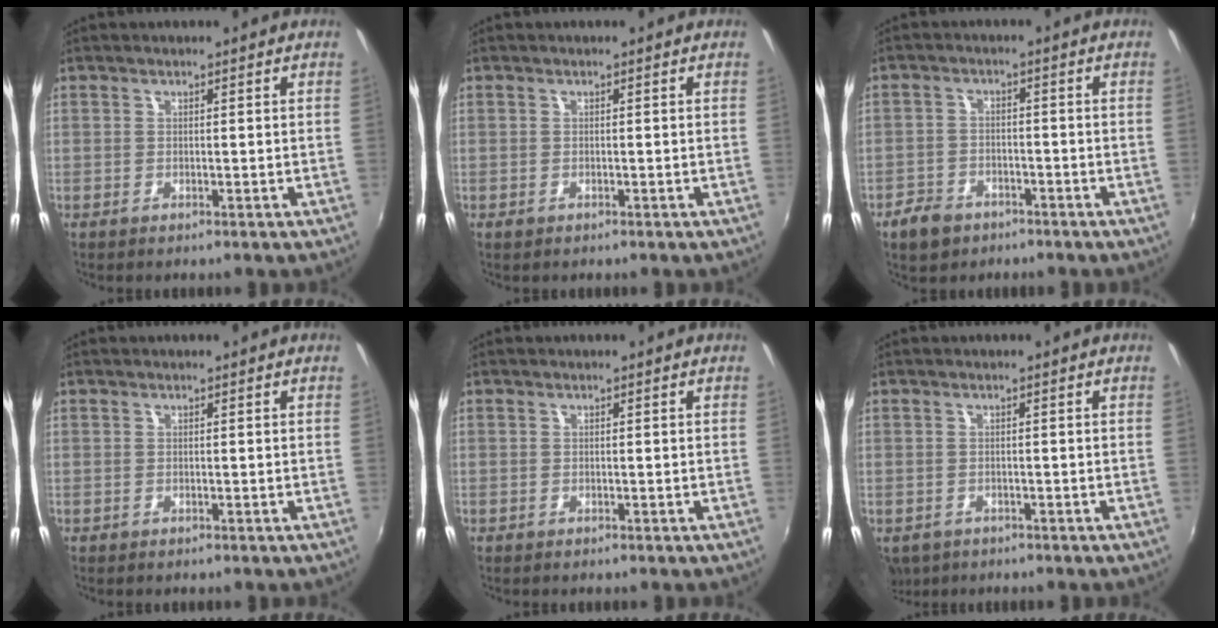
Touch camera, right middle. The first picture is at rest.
{"total": 0.6, "force": [-0.4, 0.4, 0.2], "torque": [-0.003, -0.004, -0.007]}
{"total": 6.2, "force": [-4.1, 4.0, 2.2], "torque": [-0.071, 0.004, -0.068]}
{"total": 0.0}
{"total": 0.5, "force": [-0.4, 0.4, 0.0], "torque": [0.000, 0.000, -0.007]}
{"total": 4.9, "force": [-2.6, 3.5, 2.2], "torque": [-0.050, -0.017, -0.035]}